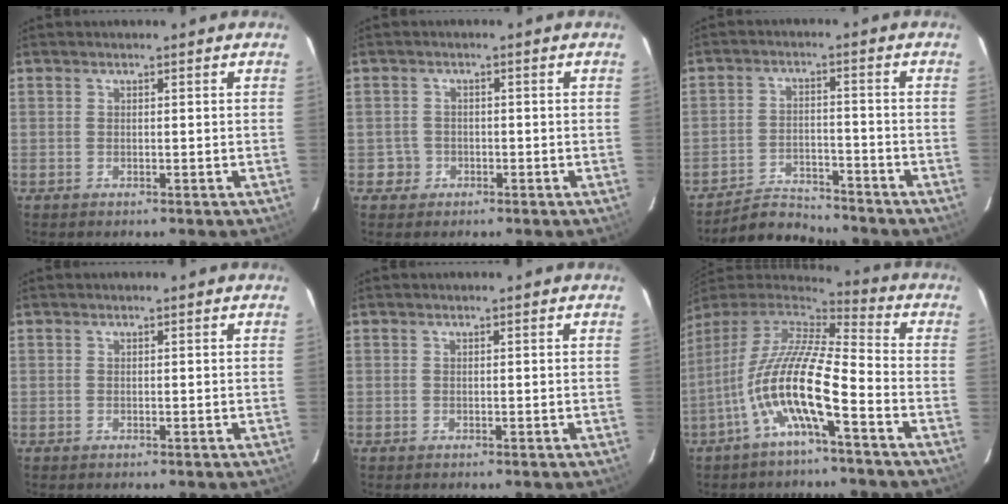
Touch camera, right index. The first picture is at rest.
{"total": 2.8, "force": [-1.0, 2.6, -0.3], "torque": [0.006, 0.015, -0.015]}
{"total": 7.0, "force": [-6.9, 1.5, 0.2], "torque": [-0.026, 0.012, -0.117]}
{"total": 0.0}
{"total": 0.0}
{"total": 15.2, "force": [-5.8, 2.8, 13.7], "torque": [-0.251, -0.011, -0.118]}